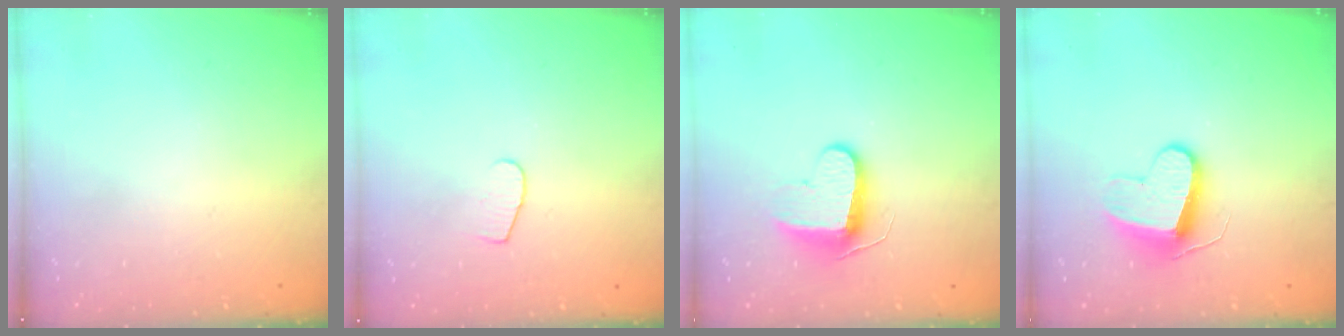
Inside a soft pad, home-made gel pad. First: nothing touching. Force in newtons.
{"total": 4.6, "press": 4.5, "slide": 0.4}
{"total": 9.4, "press": 9.4, "slide": 0.2}
{"total": 9.5, "press": 9.5, "slide": 0.7}